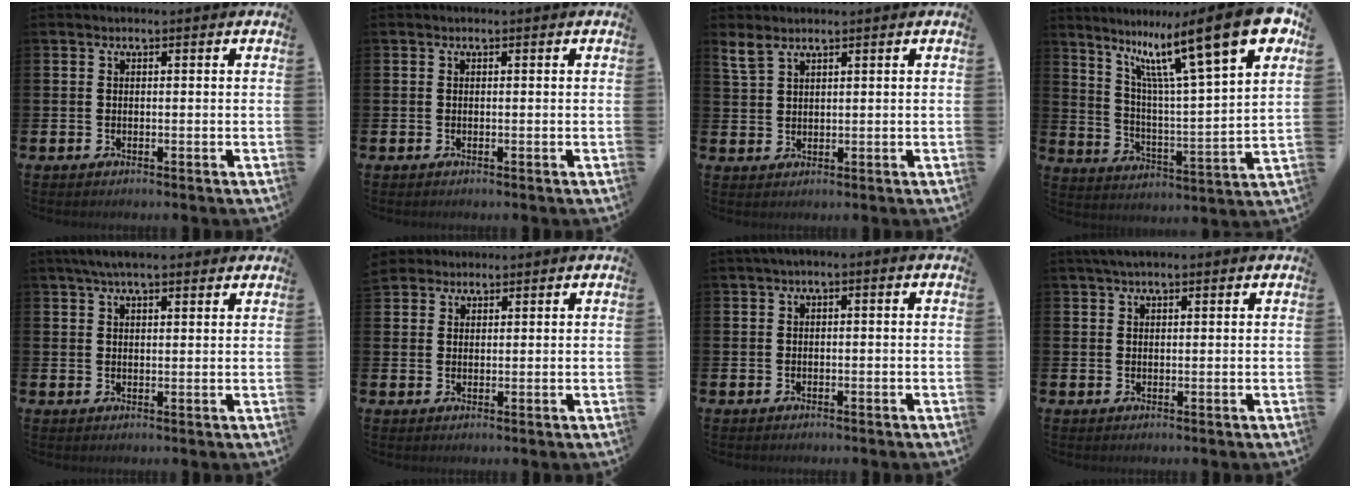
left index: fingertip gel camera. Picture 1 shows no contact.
{"total": 0.0}
{"total": 2.8, "force": [2.4, 0.8, 1.1], "torque": [-0.022, -0.007, 0.044]}
{"total": 16.0, "force": [10.0, 2.8, 12.2], "torque": [-0.217, -0.069, 0.146]}
{"total": 4.2, "force": [3.5, 1.0, 2.1], "torque": [-0.048, 0.000, 0.063]}
{"total": 3.1, "force": [2.9, 1.2, -0.2], "torque": [0.009, -0.010, 0.052]}
{"total": 0.8, "force": [-0.5, 0.2, 0.6], "torque": [-0.018, 0.003, -0.007]}
{"total": 2.2, "force": [1.7, 0.6, 1.3], "torque": [-0.027, 0.006, 0.031]}